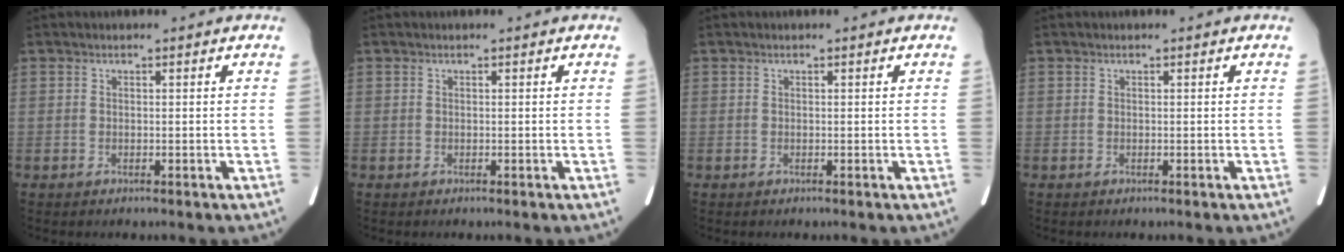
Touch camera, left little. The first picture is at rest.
{"total": 0.0}
{"total": 0.0}
{"total": 0.0}